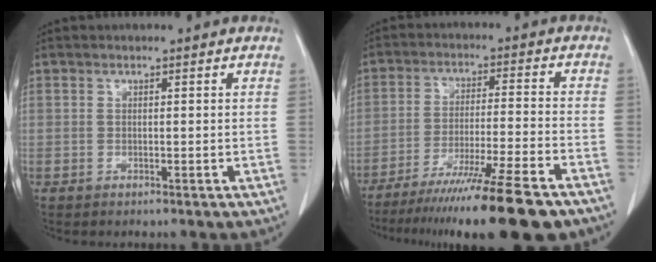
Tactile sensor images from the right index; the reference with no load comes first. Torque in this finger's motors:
{"motor_torque": [2.15, -0.01, 0.42, 0.21]}